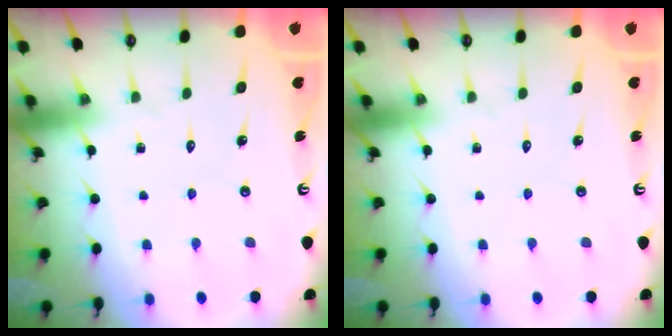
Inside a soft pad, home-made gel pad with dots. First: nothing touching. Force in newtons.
{"total": 0.0}